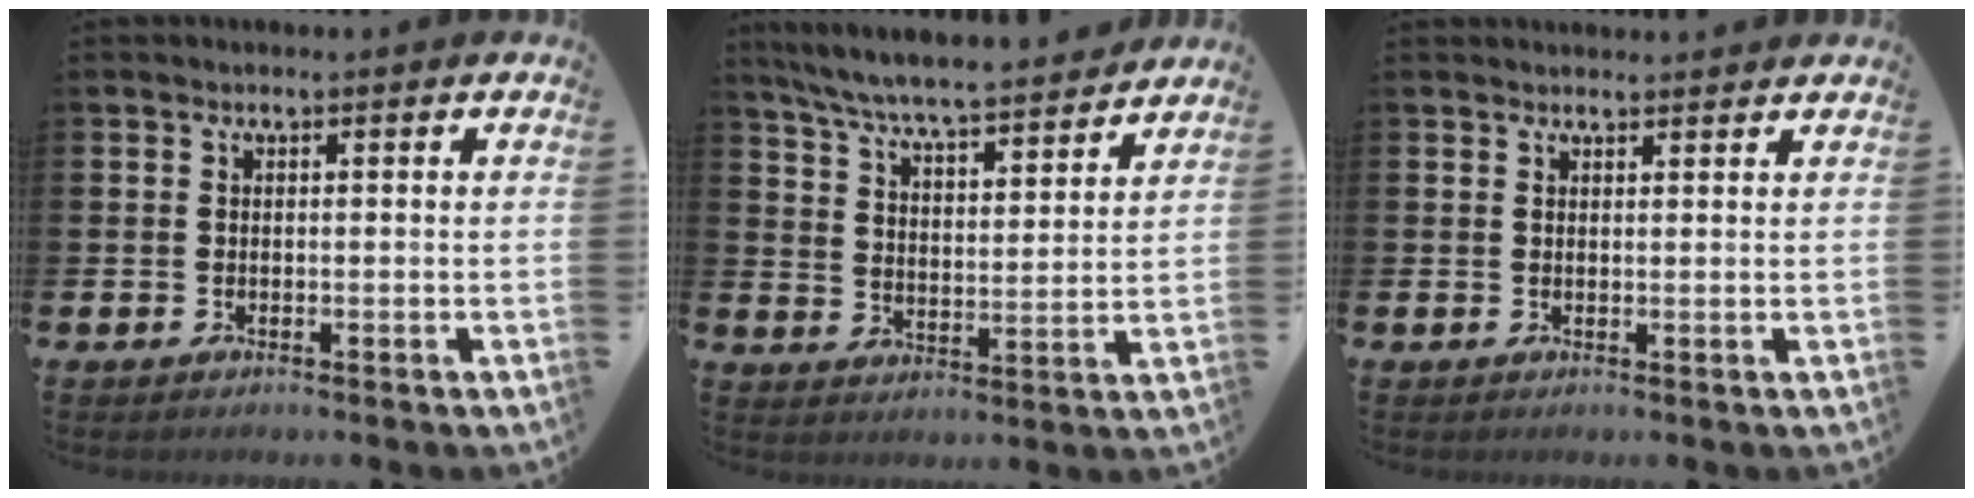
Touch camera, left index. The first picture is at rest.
{"total": 7.1, "force": [6.8, 0.2, 2.0], "torque": [-0.068, -0.052, 0.117]}
{"total": 1.4, "force": [1.4, 0.1, 0.0], "torque": [0.005, -0.007, 0.025]}